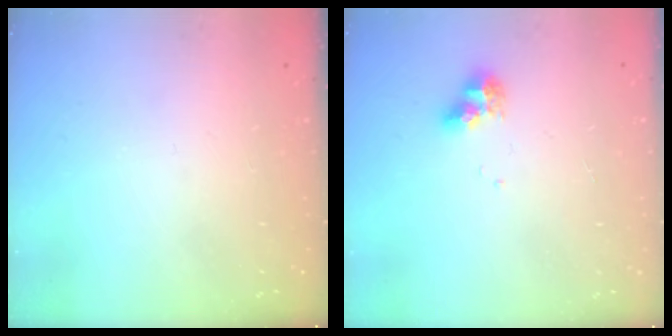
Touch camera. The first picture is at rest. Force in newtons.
{"total": 7.4, "press": 7.4, "slide": 0.5}